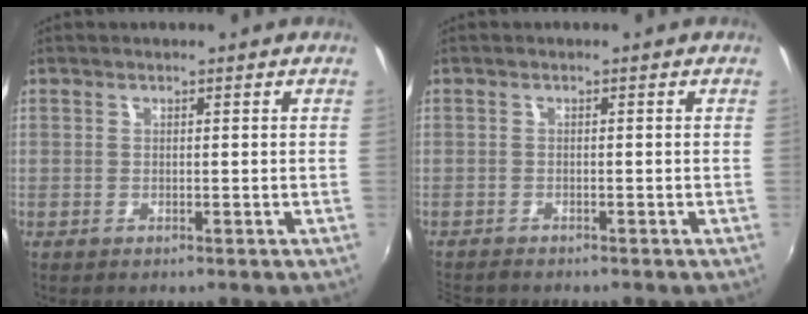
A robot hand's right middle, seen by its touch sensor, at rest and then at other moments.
{"total": 3.3, "force": [-3.1, 0.7, 0.9], "torque": [-0.029, -0.019, -0.058]}